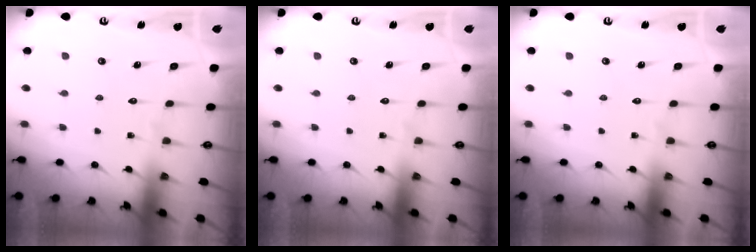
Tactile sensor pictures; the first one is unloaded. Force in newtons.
{"total": 0.0}
{"total": 0.0}